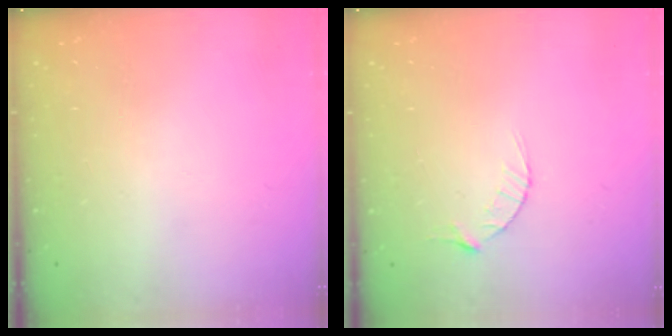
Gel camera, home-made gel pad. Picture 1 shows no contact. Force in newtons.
{"total": 3.4, "press": 3.4, "slide": 0.4}